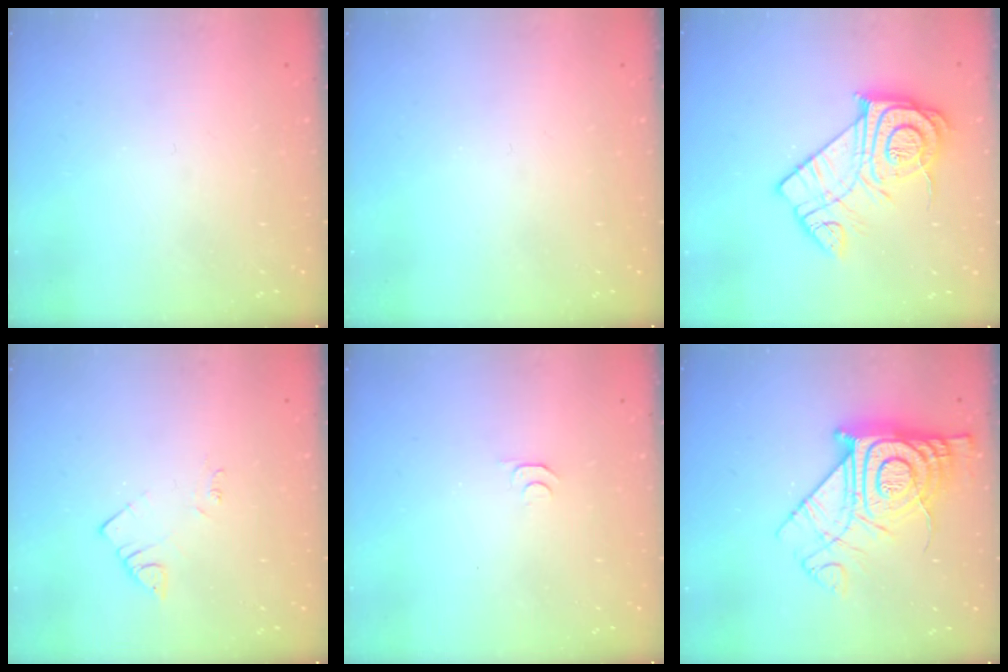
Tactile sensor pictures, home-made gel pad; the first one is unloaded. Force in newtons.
{"total": 0.0}
{"total": 16.5, "press": 16.4, "slide": 1.3}
{"total": 2.6, "press": 2.6, "slide": 0.3}
{"total": 3.4, "press": 3.4, "slide": 0.5}
{"total": 20.3, "press": 20.2, "slide": 1.5}